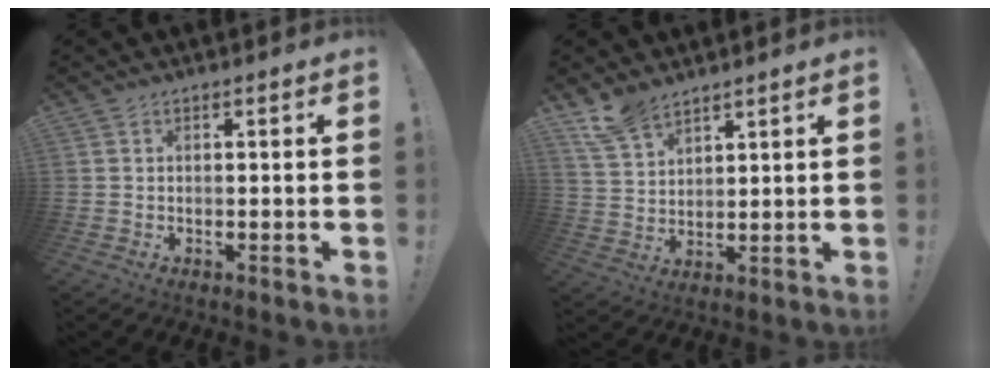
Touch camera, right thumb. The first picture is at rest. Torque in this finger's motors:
{"motor_torque": [-0.63, 0.93, 0.59, 0.47, 0.01]}